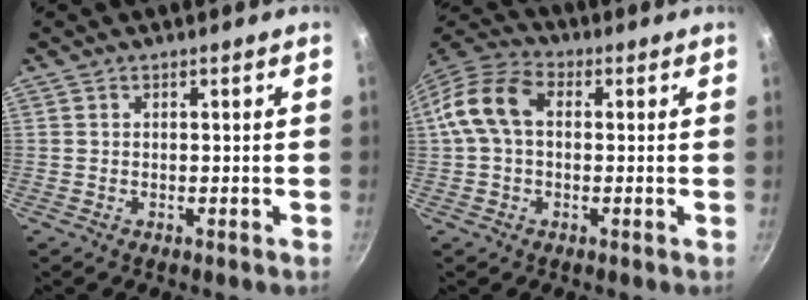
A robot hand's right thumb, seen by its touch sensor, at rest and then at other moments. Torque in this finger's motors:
{"motor_torque": [0.68, 2.03, 0.52, -0.57, 0.31]}